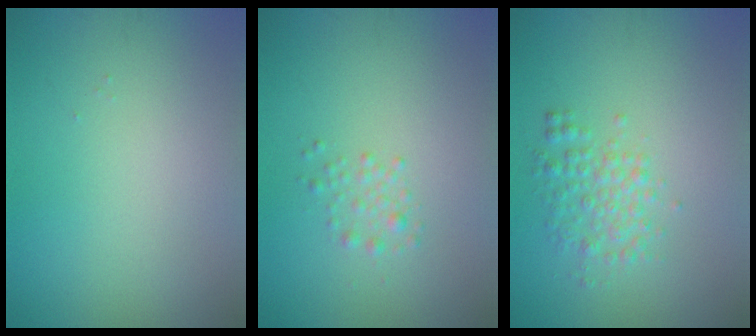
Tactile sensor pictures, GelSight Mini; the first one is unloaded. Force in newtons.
{"total": 1.3, "press": 1.3, "slide": 0.1}
{"total": 2.5, "press": 2.5, "slide": 0.0}